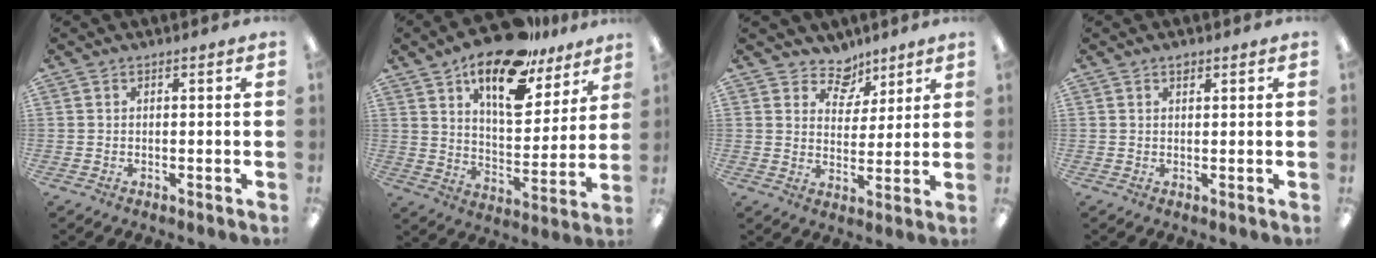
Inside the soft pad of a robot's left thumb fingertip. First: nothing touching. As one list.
[{"total": 19.0, "force": [12.9, 8.2, 11.2], "torque": [-0.179, -0.073, 0.221]}, {"total": 7.4, "force": [5.9, 4.4, 1.1], "torque": [-0.012, -0.044, 0.106]}, {"total": 1.1, "force": [0.8, 0.5, 0.6], "torque": [-0.006, -0.003, 0.014]}]